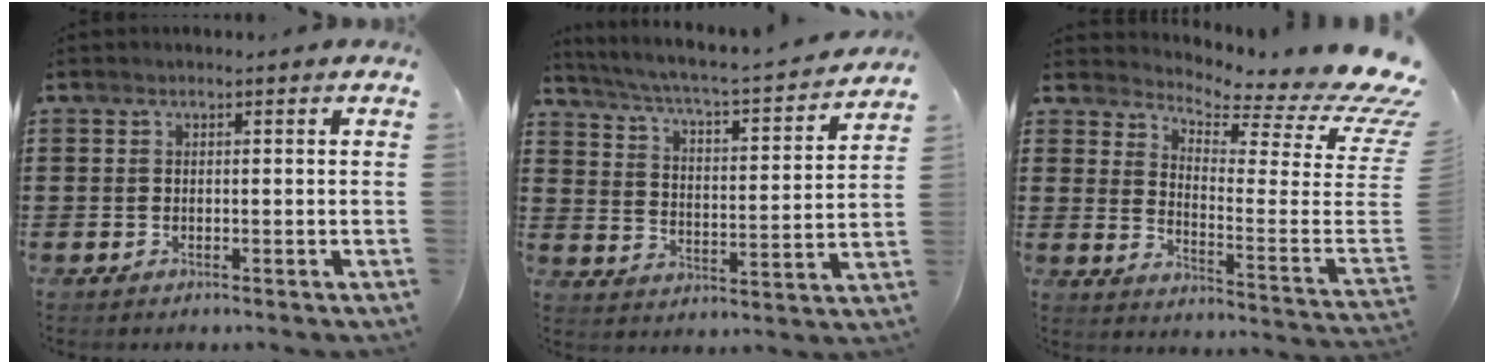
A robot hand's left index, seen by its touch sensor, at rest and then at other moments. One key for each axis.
{"total": 3.4, "fx": 3.1, "fy": -0.3, "fz": 1.6, "tx": -0.050, "ty": -0.037, "tz": 0.039}
{"total": 5.2, "fx": 4.4, "fy": 0.5, "fz": 2.9, "tx": -0.065, "ty": -0.060, "tz": 0.071}